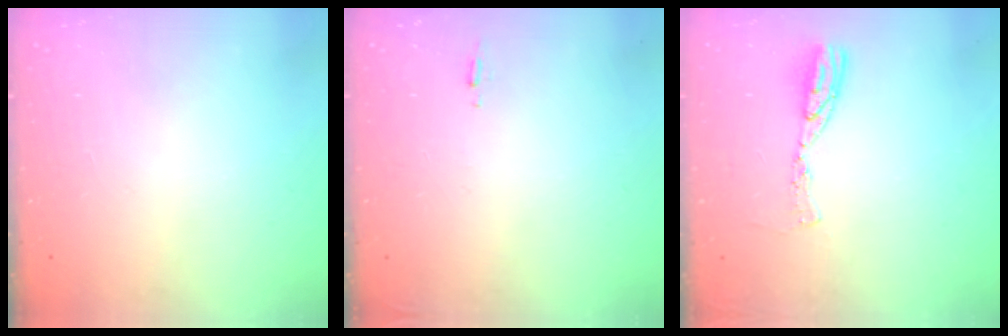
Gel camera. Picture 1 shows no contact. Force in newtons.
{"total": 5.0, "press": 4.7, "slide": 1.8}
{"total": 8.2, "press": 8.1, "slide": 0.7}